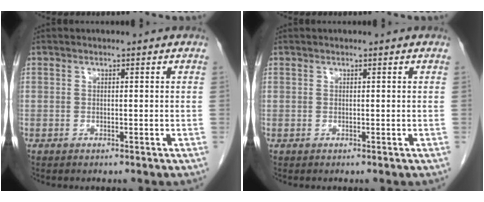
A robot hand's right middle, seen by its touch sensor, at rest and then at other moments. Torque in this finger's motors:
{"motor_torque": [0.17, -0.09, -0.02, 0.01]}